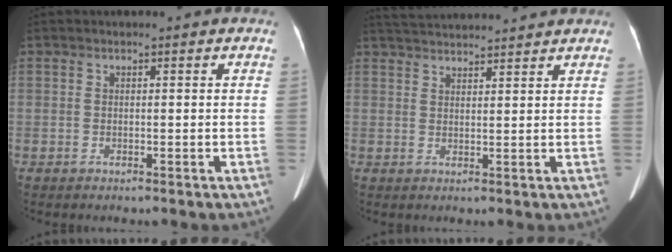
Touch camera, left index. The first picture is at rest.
{"total": 9.0, "force": [8.6, 0.1, 2.7], "torque": [-0.053, 0.030, 0.130]}